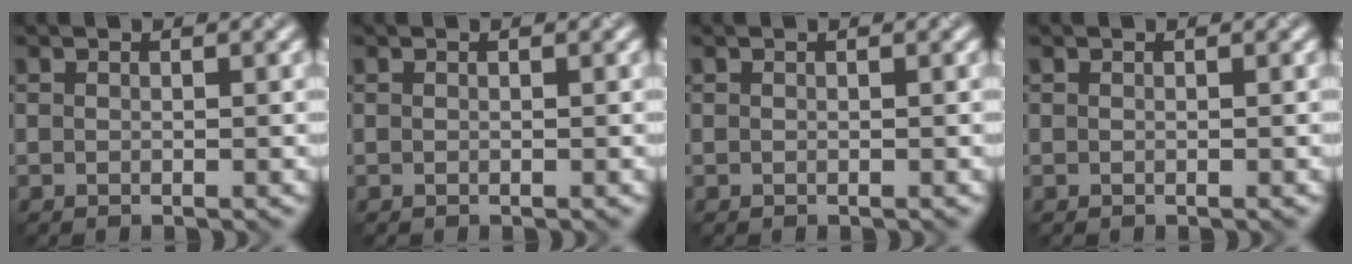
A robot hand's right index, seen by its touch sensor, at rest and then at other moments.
{"total": 0.0}
{"total": 0.0}
{"total": 0.0}